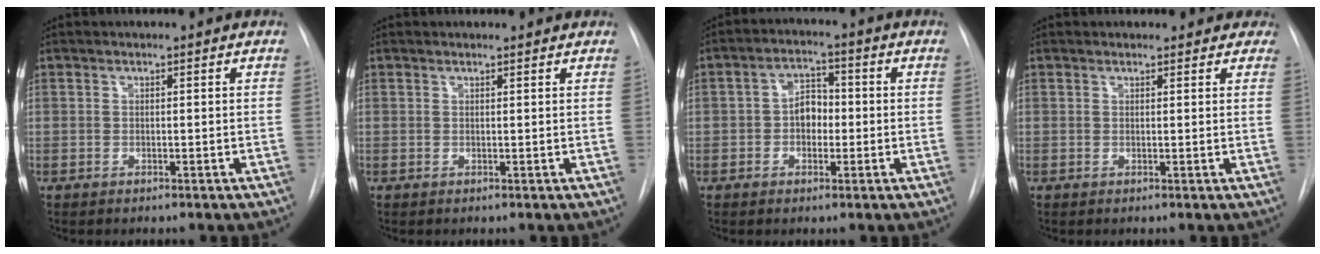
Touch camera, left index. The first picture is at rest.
{"total": 1.2, "force": [1.2, 0.2, 0.1], "torque": [-0.010, 0.004, 0.010]}
{"total": 4.5, "force": [-1.2, 3.0, 3.2], "torque": [-0.053, 0.012, -0.022]}
{"total": 5.0, "force": [4.4, 2.3, 0.6], "torque": [0.019, -0.004, 0.028]}